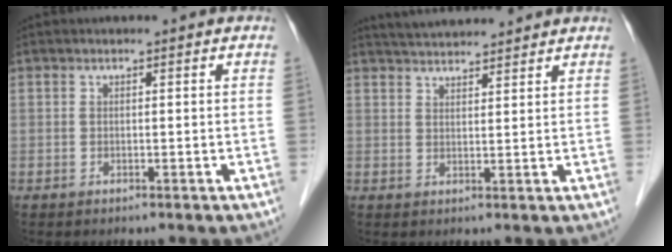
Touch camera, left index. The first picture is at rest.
{"total": 7.2, "force": [6.8, 0.7, 2.2], "torque": [-0.040, 0.027, 0.105]}